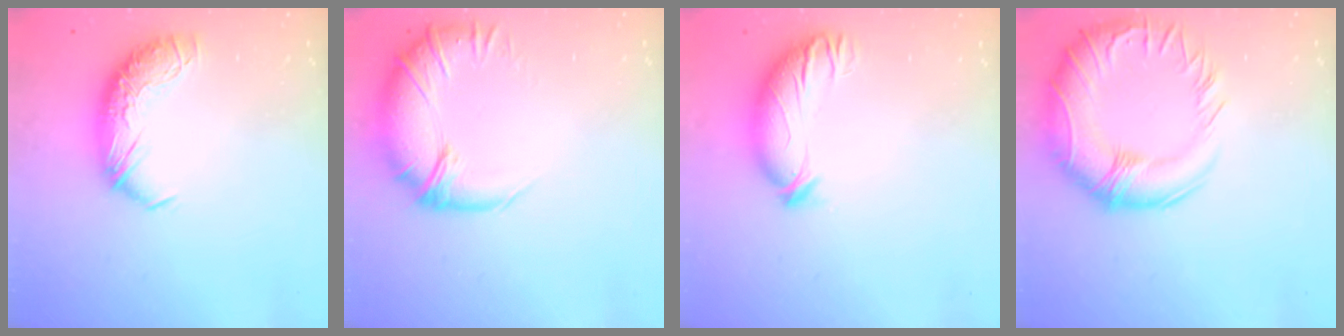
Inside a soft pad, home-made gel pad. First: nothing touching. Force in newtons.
{"total": 2.9, "press": 0.7, "slide": 2.8}
{"total": 3.4, "press": 3.1, "slide": 1.3}
{"total": 10.3, "press": 9.2, "slide": 4.7}